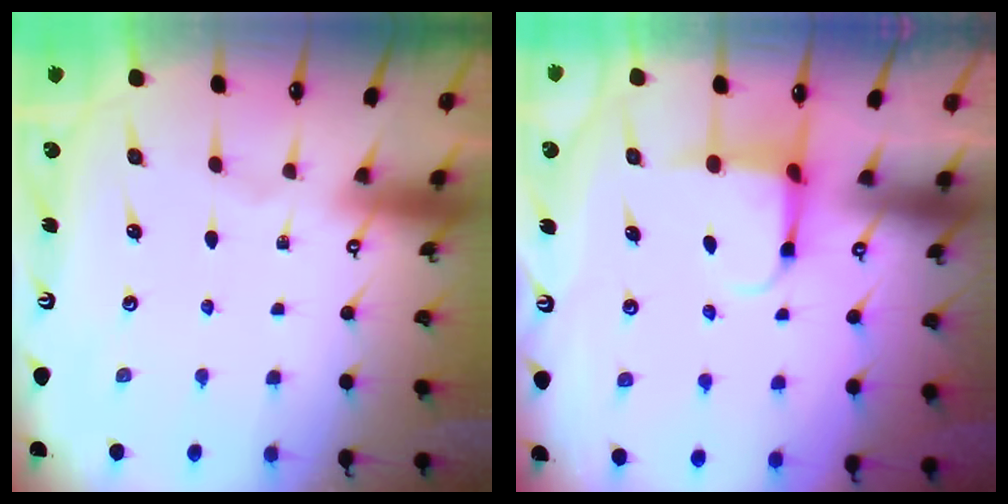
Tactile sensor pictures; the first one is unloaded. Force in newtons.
{"total": 3.9, "press": 3.7, "slide": 1.2}